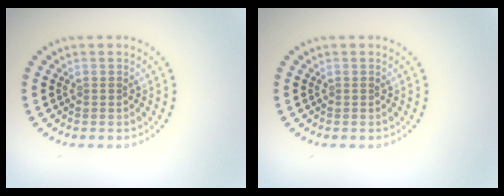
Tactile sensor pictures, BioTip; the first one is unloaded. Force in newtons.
{"total": 0.0}